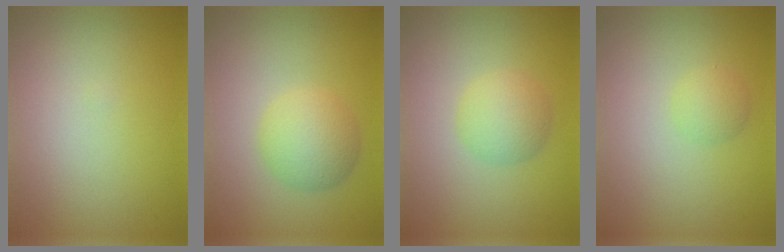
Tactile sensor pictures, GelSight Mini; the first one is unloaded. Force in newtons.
{"total": 3.8, "press": 3.8, "slide": 0.0}
{"total": 2.9, "press": 2.9, "slide": 0.0}
{"total": 1.3, "press": 1.3, "slide": 0.0}